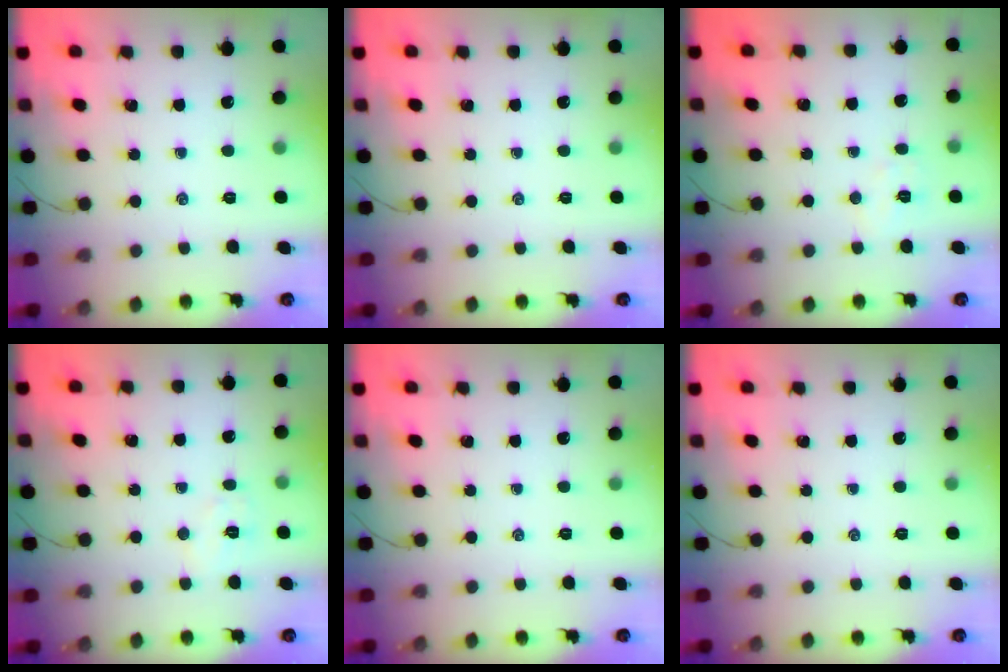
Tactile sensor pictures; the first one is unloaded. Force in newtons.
{"total": 0.0}
{"total": 4.7, "press": 4.6, "slide": 1.0}
{"total": 4.4, "press": 4.3, "slide": 1.0}
{"total": 0.0}
{"total": 0.0}